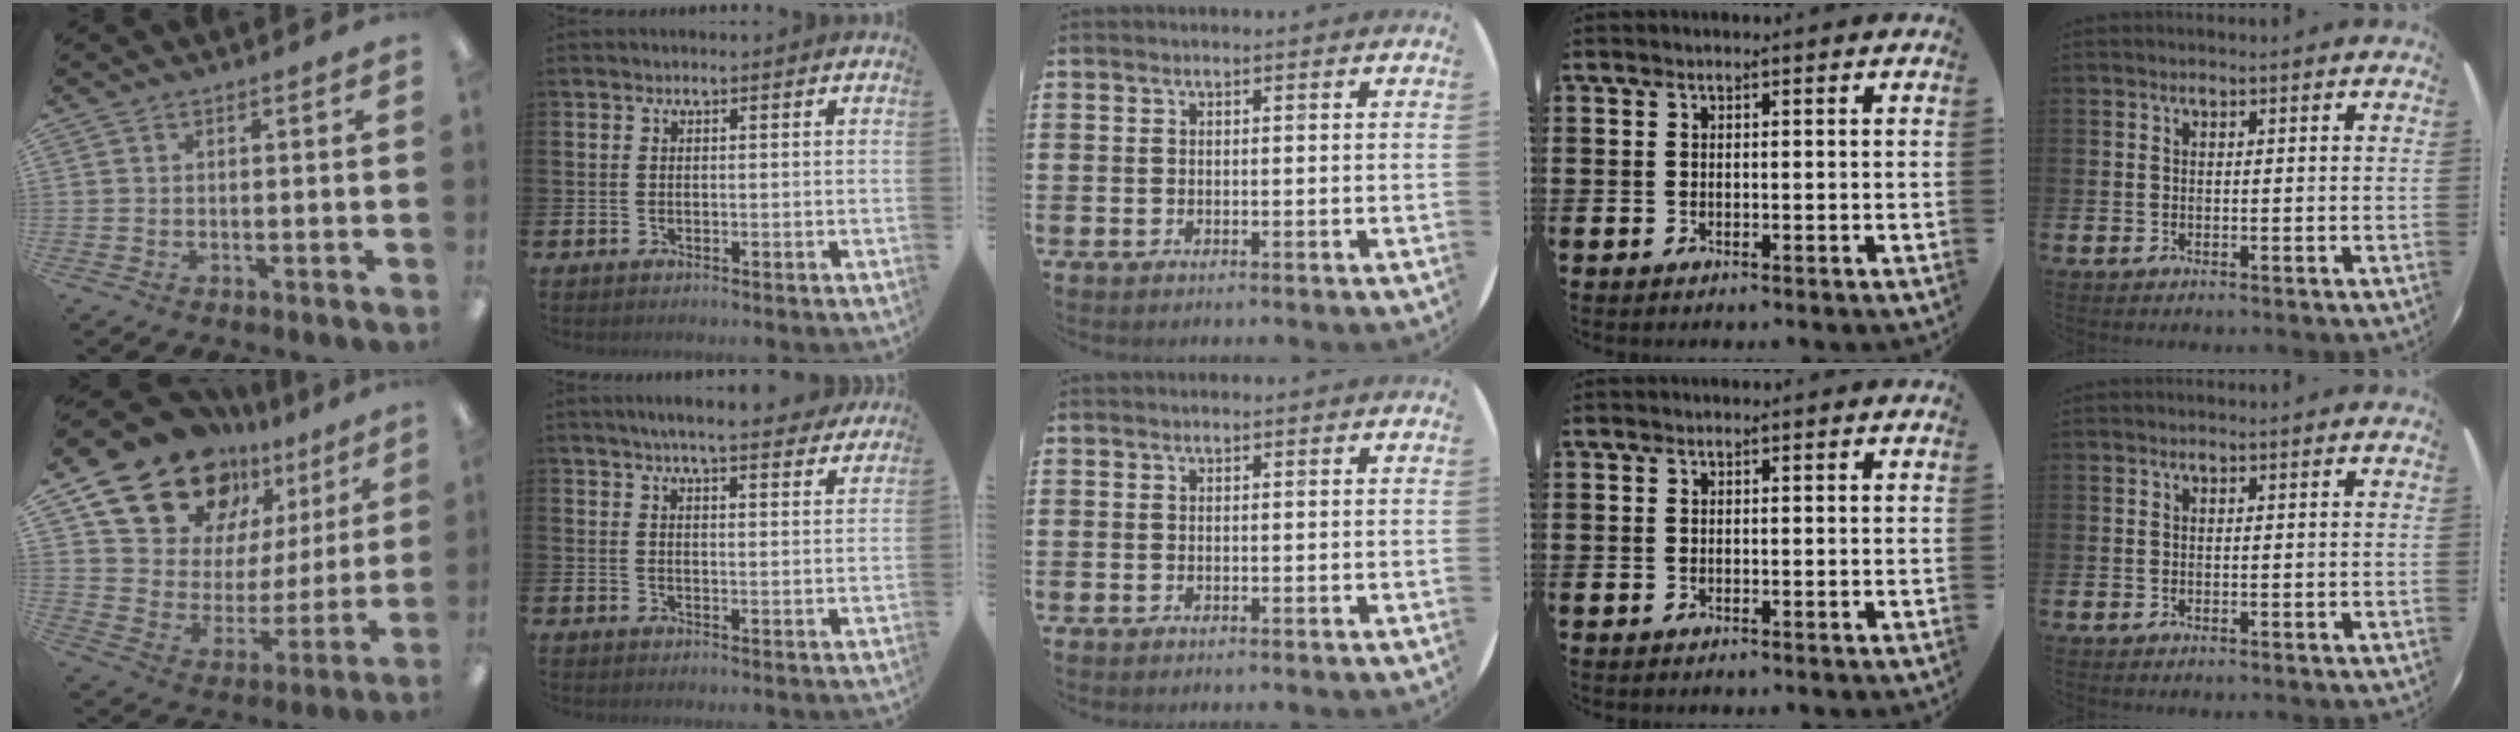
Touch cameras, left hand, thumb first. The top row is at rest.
{"thumb": {"total": 18.8, "force": [15.2, 9.7, 5.3], "torque": [-0.118, -0.116, 0.281]}, "index": {"total": 5.5, "force": [5.3, 0.0, 1.6], "torque": [-0.035, -0.026, 0.092]}}